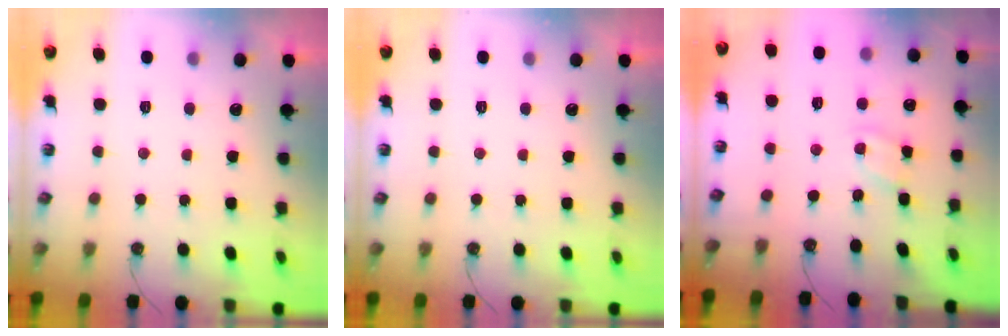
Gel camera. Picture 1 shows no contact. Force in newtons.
{"total": 0.0}
{"total": 1.9, "press": 1.8, "slide": 0.3}